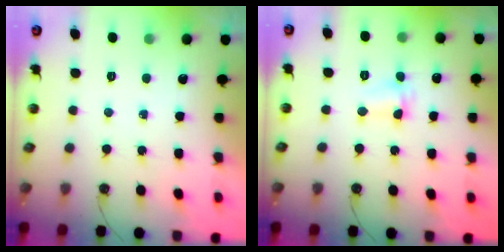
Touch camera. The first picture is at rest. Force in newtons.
{"total": 2.5, "press": 2.5, "slide": 0.4}